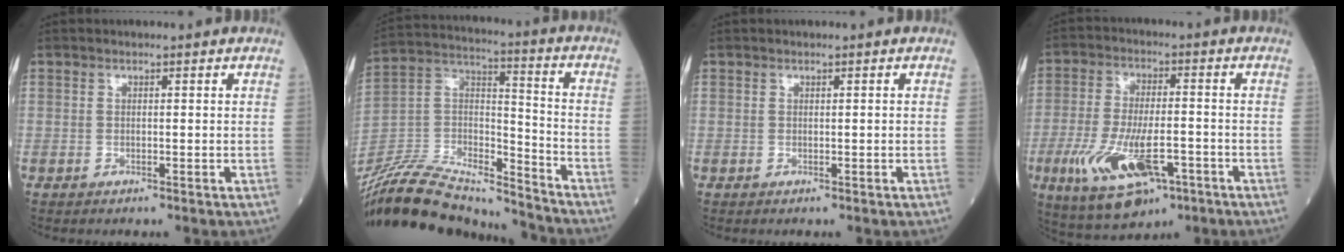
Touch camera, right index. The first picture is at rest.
{"total": 22.9, "force": [-21.4, 3.5, 7.4], "torque": [-0.166, 0.011, -0.373]}
{"total": 0.0}
{"total": 13.9, "force": [-5.7, 5.3, 11.5], "torque": [-0.225, -0.013, -0.086]}